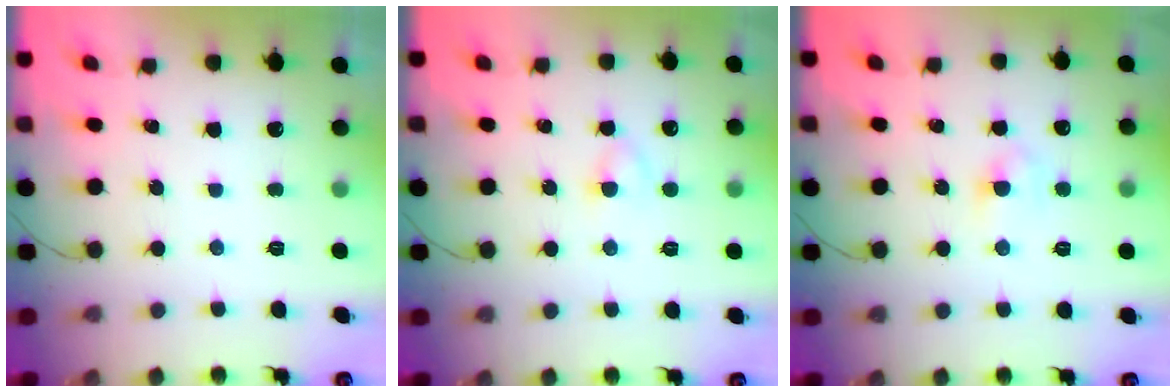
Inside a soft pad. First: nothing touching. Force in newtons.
{"total": 2.9, "press": 2.8, "slide": 0.9}
{"total": 3.6, "press": 3.4, "slide": 1.1}